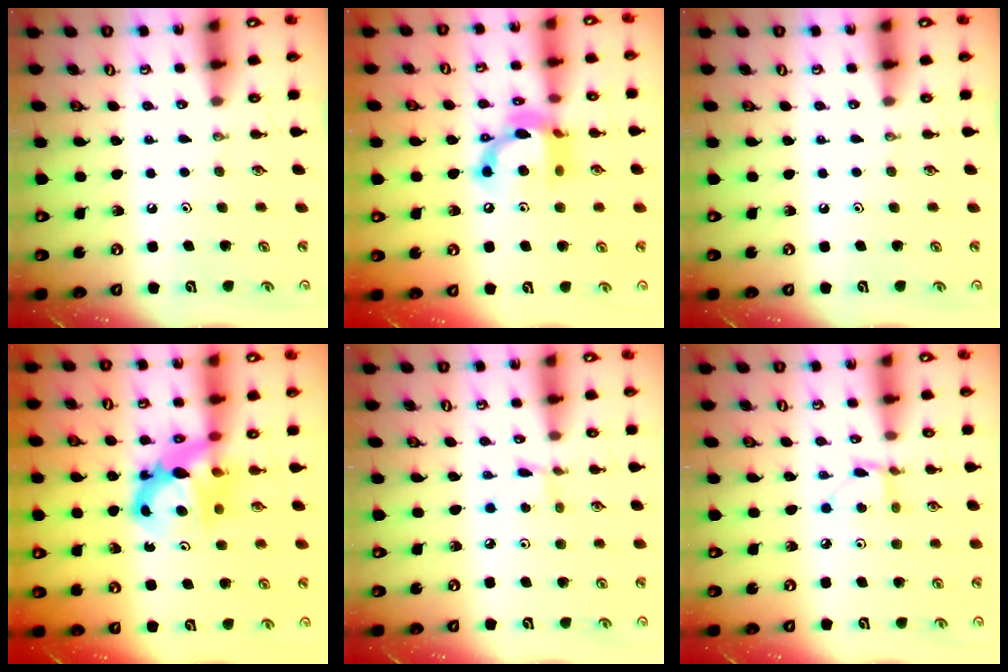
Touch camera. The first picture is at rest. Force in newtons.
{"total": 13.9, "press": 13.9, "slide": 1.1}
{"total": 0.0}
{"total": 7.5, "press": 7.5, "slide": 0.4}
{"total": 2.7, "press": 2.7, "slide": 0.3}
{"total": 3.6, "press": 3.5, "slide": 0.4}